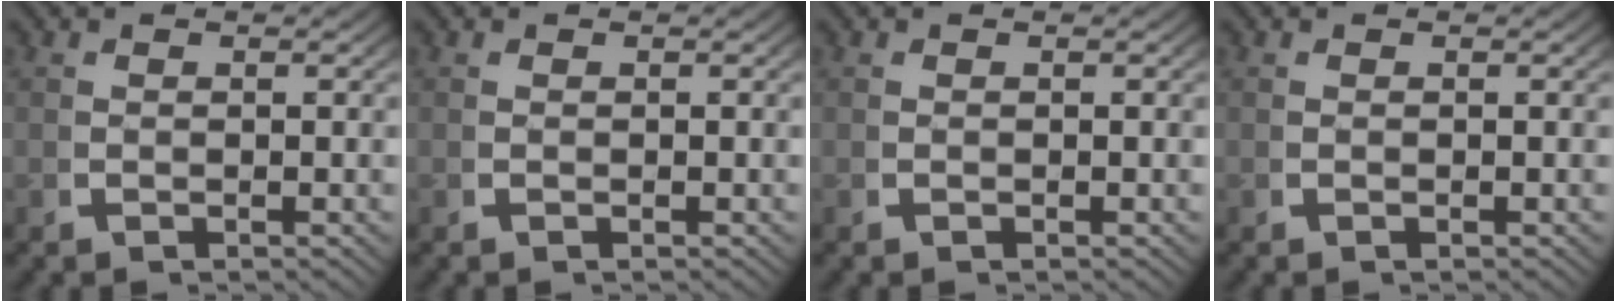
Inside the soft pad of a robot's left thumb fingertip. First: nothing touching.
{"total": 0.0}
{"total": 0.0}
{"total": 0.0}